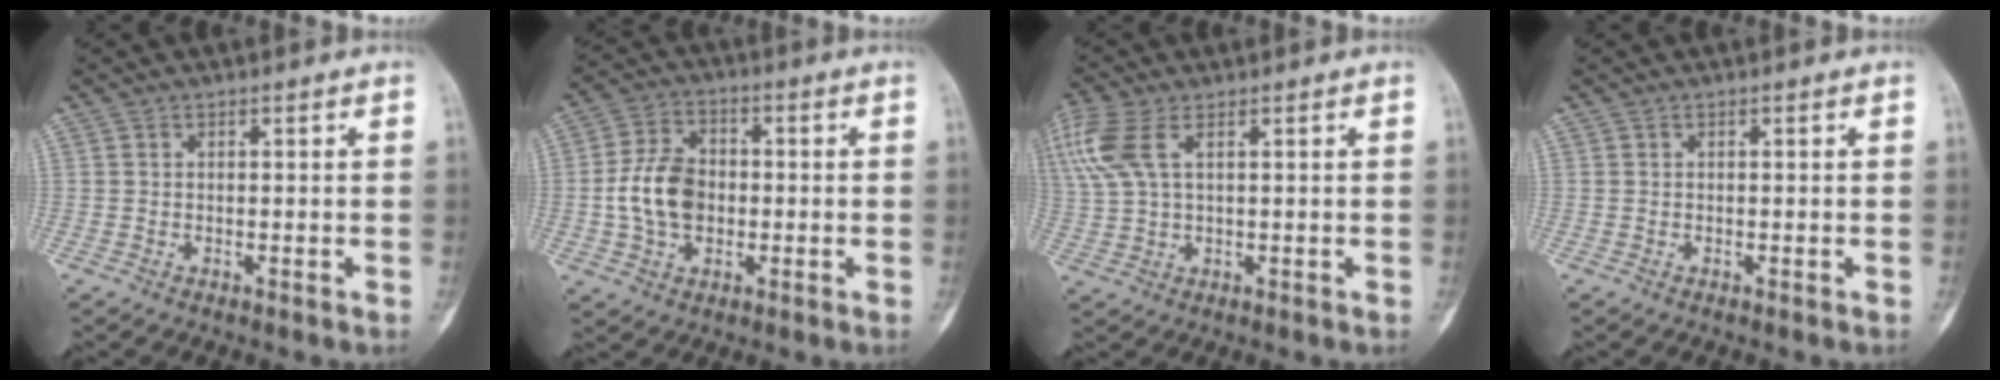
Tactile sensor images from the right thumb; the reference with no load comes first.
{"total": 10.3, "force": [-0.9, 7.4, 7.2], "torque": [-0.118, 0.017, -0.022]}
{"total": 9.1, "force": [3.6, 4.2, 7.2], "torque": [-0.198, 0.016, 0.081]}
{"total": 0.0}